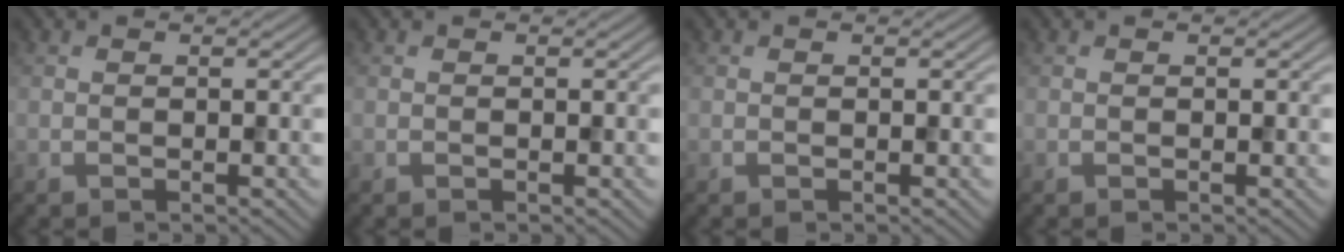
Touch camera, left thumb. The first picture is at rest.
{"total": 0.0}
{"total": 0.0}
{"total": 0.0}